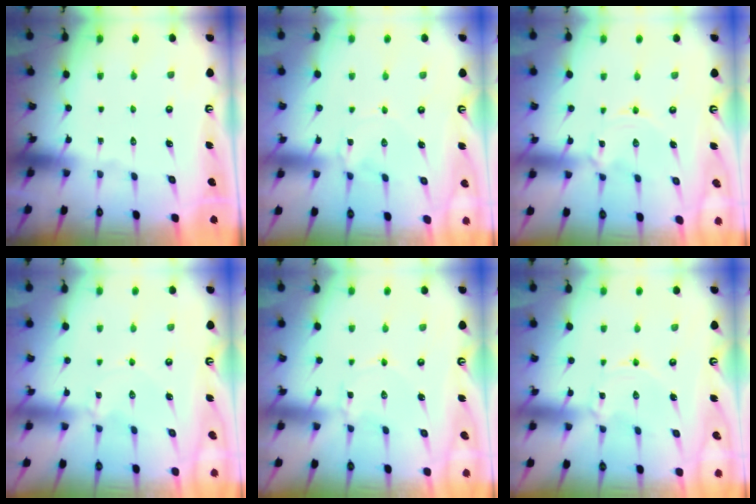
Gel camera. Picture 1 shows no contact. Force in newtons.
{"total": 0.0}
{"total": 1.5, "press": 1.4, "slide": 0.2}
{"total": 0.0}
{"total": 2.8, "press": 2.8, "slide": 0.3}
{"total": 1.3, "press": 1.3, "slide": 0.1}